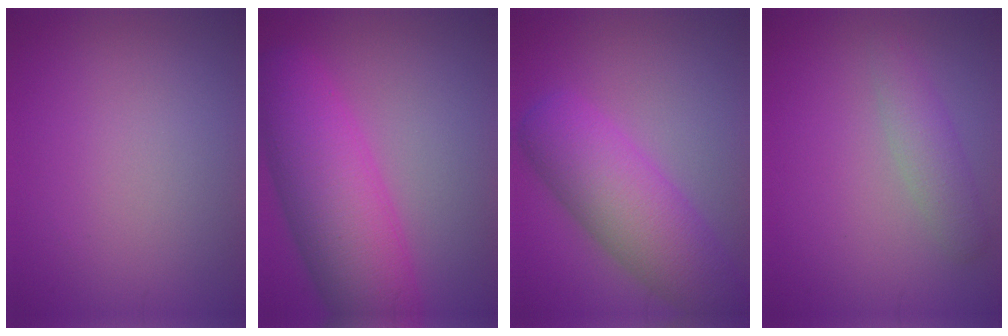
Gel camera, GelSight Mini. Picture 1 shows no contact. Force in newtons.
{"total": 9.9, "press": 9.9, "slide": 0.3}
{"total": 7.7, "press": 7.7, "slide": 0.3}
{"total": 2.4, "press": 2.3, "slide": 0.1}